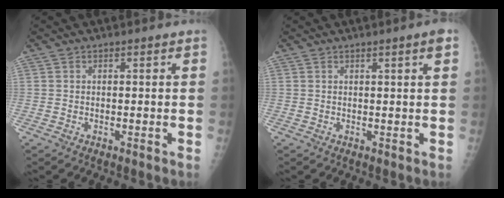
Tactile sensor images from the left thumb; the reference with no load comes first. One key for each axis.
{"total": 2.2, "fx": 1.1, "fy": -0.2, "fz": 1.9, "tx": -0.030, "ty": -0.003, "tz": 0.015}